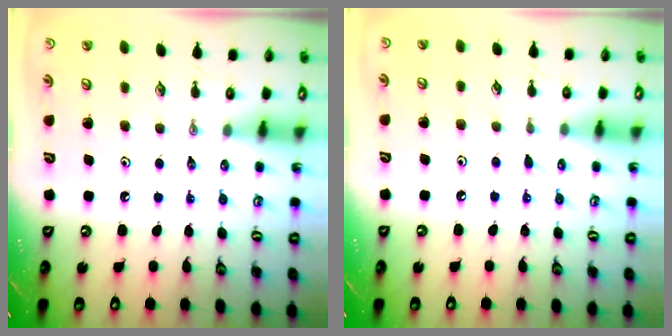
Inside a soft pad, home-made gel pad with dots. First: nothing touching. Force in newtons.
{"total": 3.9, "press": 3.8, "slide": 0.5}